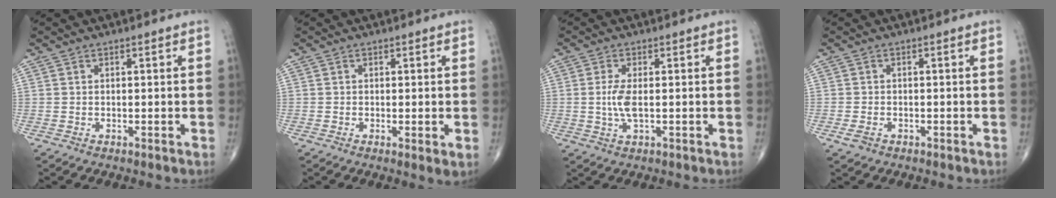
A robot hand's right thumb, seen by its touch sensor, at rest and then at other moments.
{"total": 2.3, "force": [-0.3, 0.4, 2.3], "torque": [-0.040, -0.011, -0.008]}
{"total": 4.2, "force": [0.0, 1.4, 3.9], "torque": [-0.093, -0.005, -0.002]}
{"total": 1.9, "force": [-1.0, 1.3, 1.0], "torque": [-0.020, 0.005, -0.015]}